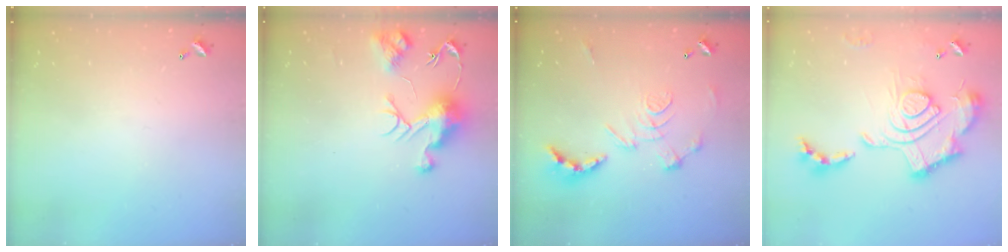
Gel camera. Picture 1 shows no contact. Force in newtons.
{"total": 9.4, "press": 9.4, "slide": 0.7}
{"total": 2.9, "press": 2.3, "slide": 1.7}
{"total": 2.5, "press": 1.9, "slide": 1.7}